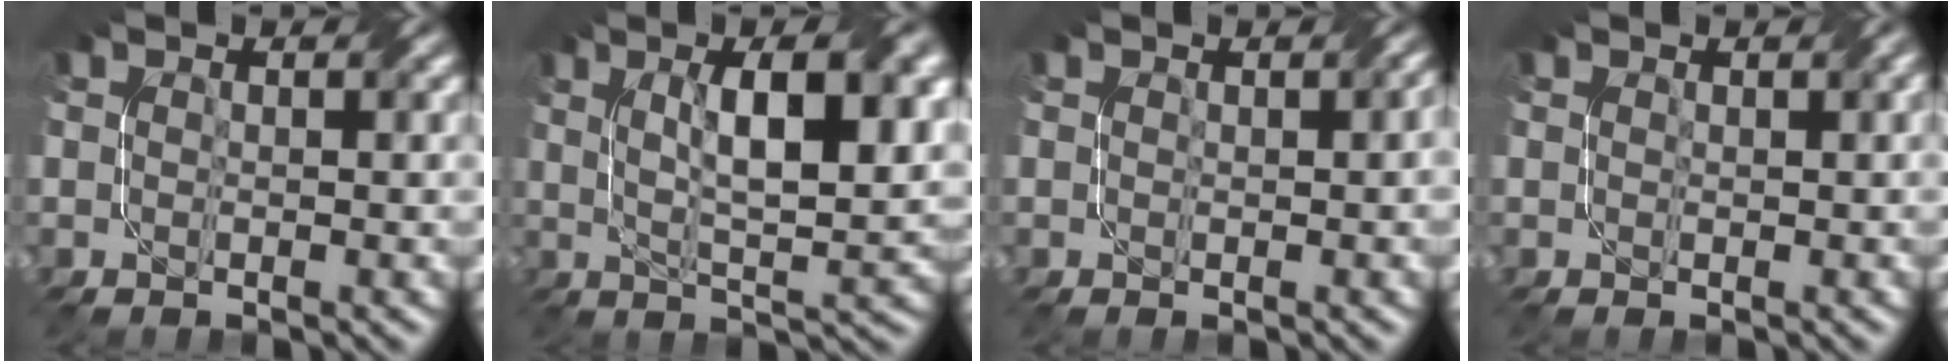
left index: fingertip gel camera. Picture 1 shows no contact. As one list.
[{"total": 10.2, "force": [2.9, 3.0, 9.3], "torque": [-0.132, 0.007, 0.046]}, {"total": 0.8, "force": [-0.5, 0.0, 0.6], "torque": [-0.001, 0.003, -0.008]}, {"total": 0.8, "force": [0.6, 0.1, 0.5], "torque": [-0.006, 0.002, 0.010]}]